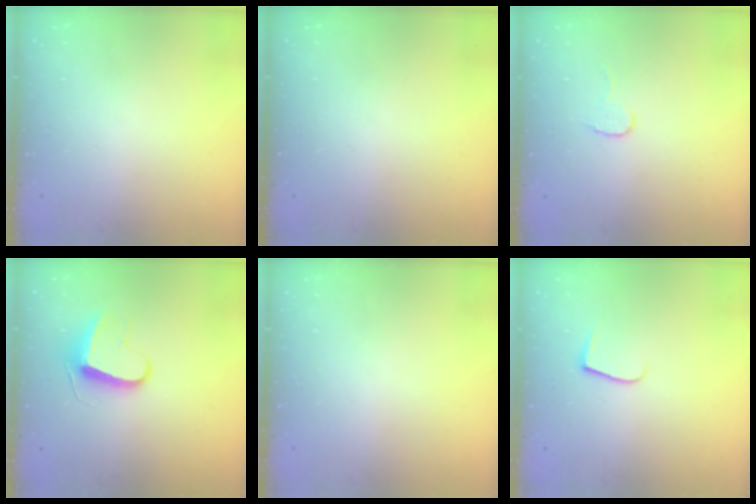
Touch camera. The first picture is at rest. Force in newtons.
{"total": 0.0}
{"total": 5.0, "press": 5.0, "slide": 0.4}
{"total": 9.2, "press": 9.2, "slide": 0.5}
{"total": 0.0}
{"total": 4.8, "press": 4.8, "slide": 0.6}